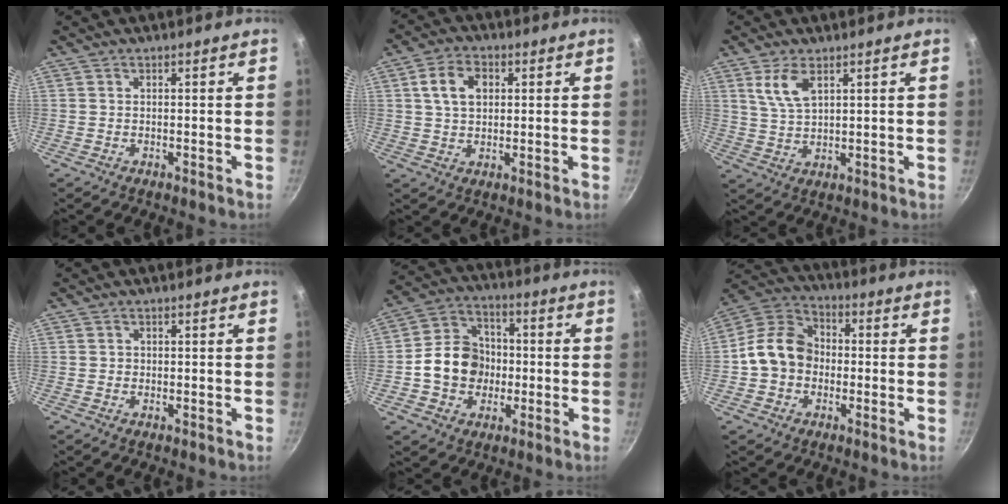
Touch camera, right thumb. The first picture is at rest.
{"total": 7.6, "force": [1.8, 5.3, 5.1], "torque": [-0.074, 0.007, 0.028]}
{"total": 6.1, "force": [3.0, 2.8, 4.5], "torque": [-0.085, -0.015, 0.064]}
{"total": 0.6, "force": [0.0, 0.6, 0.1], "torque": [0.002, -0.001, -0.001]}
{"total": 12.9, "force": [-1.4, 10.9, 6.7], "torque": [-0.084, 0.029, -0.035]}
{"total": 12.1, "force": [-1.1, 9.9, 6.9], "torque": [-0.089, 0.034, -0.041]}